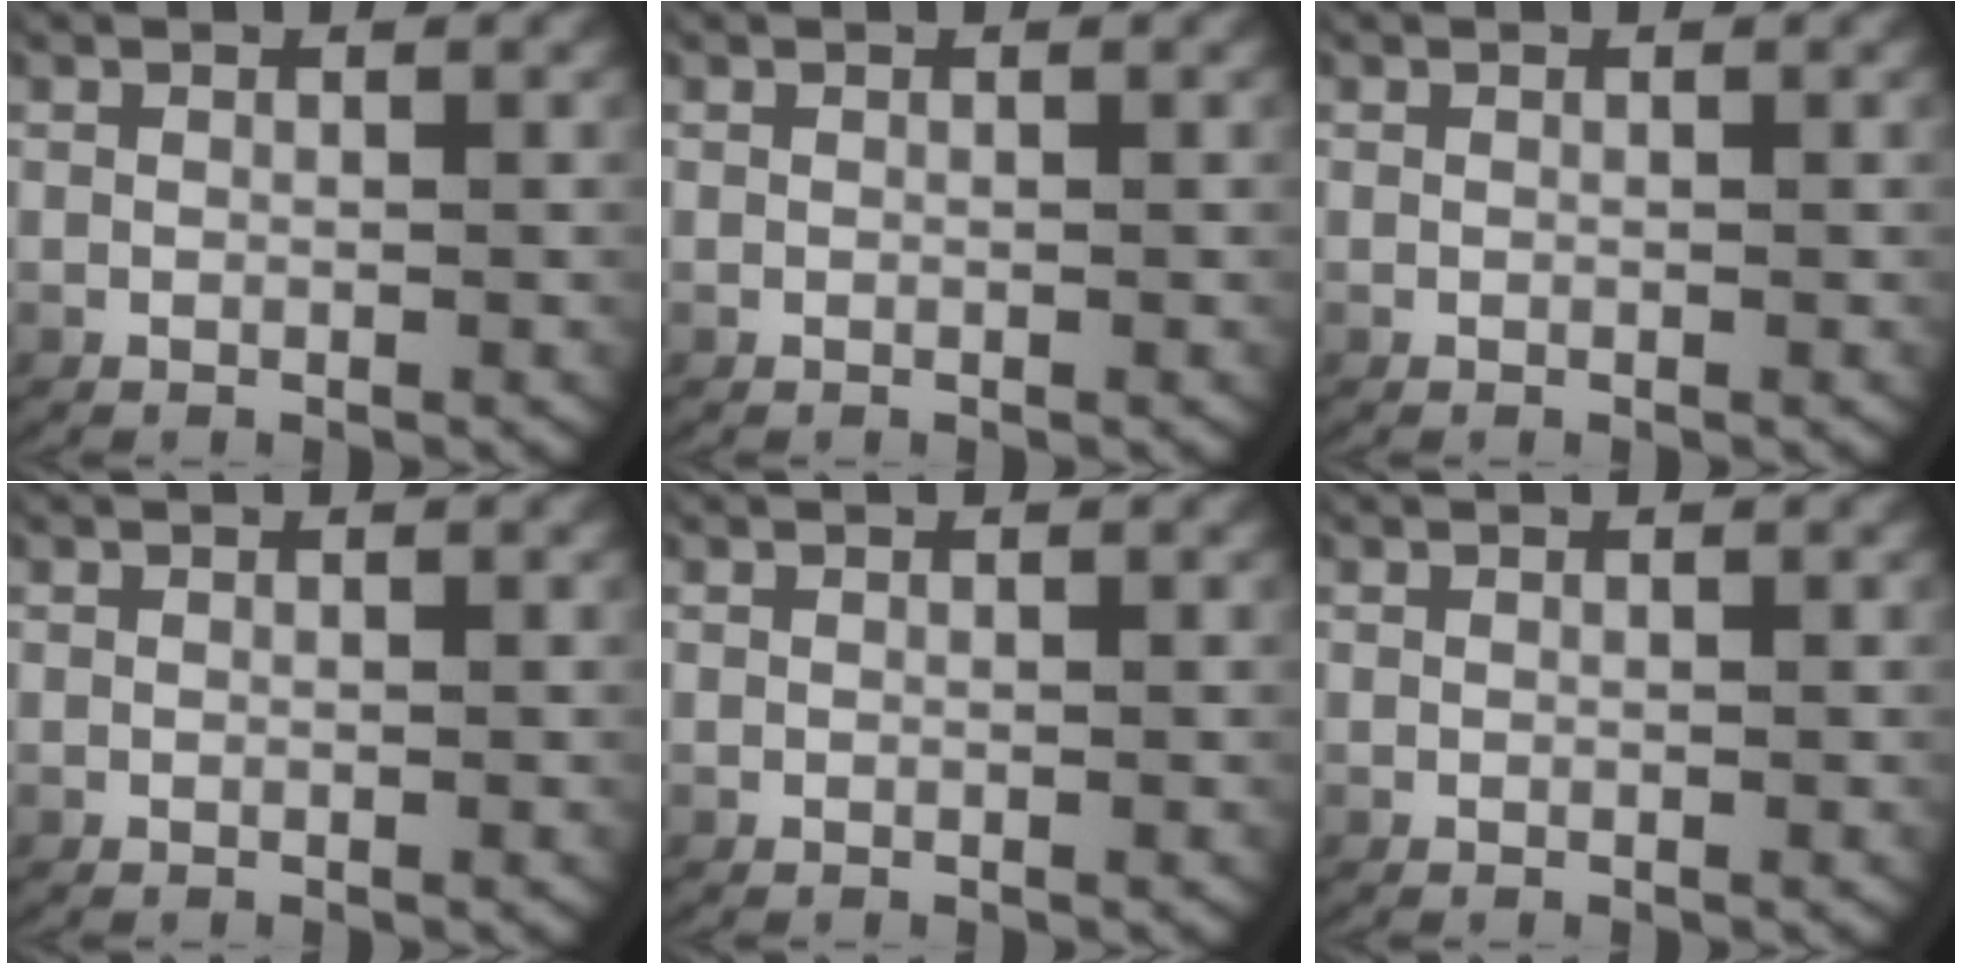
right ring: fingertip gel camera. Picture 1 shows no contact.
{"total": 0.0}
{"total": 0.0}
{"total": 0.0}
{"total": 0.0}
{"total": 0.0}